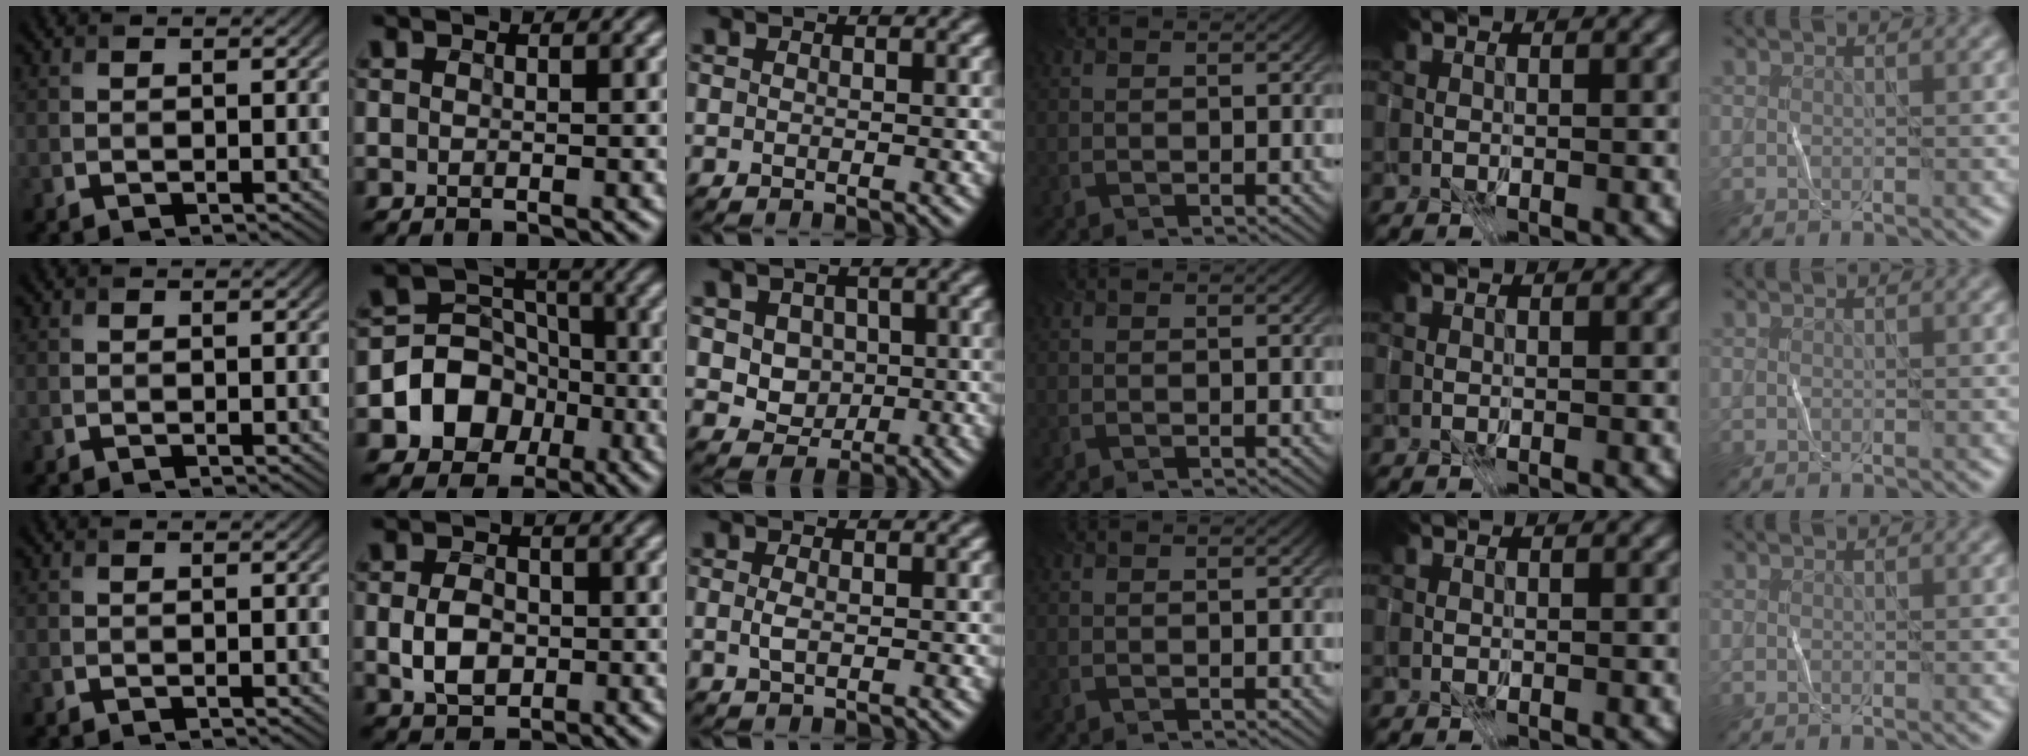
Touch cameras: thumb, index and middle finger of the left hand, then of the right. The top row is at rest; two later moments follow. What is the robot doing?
{"motion": "fold", "object": "file"}